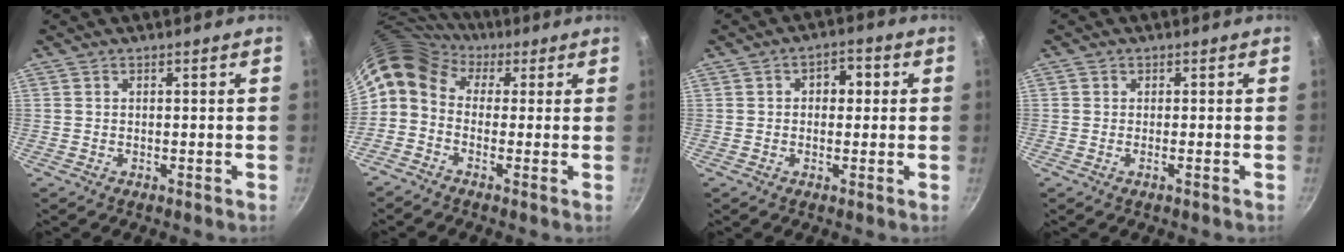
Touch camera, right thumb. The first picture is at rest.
{"total": 8.4, "force": [2.2, 6.4, 5.0], "torque": [-0.089, 0.022, 0.015]}
{"total": 4.3, "force": [0.6, 3.2, 2.8], "torque": [-0.008, 0.008, 0.002]}
{"total": 0.7, "force": [-0.4, 0.2, 0.5], "torque": [-0.015, 0.001, -0.010]}